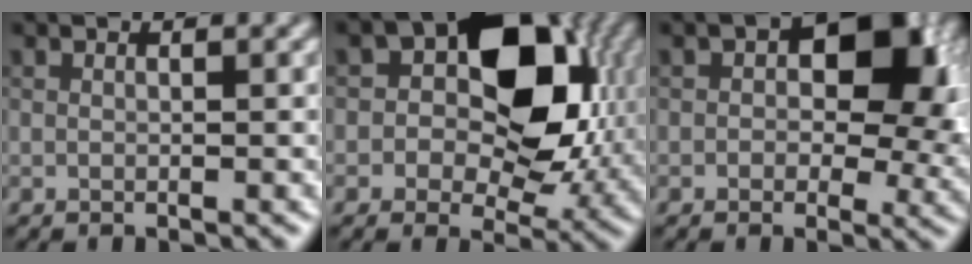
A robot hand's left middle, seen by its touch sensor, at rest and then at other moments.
{"total": 9.7, "force": [1.4, 6.5, 7.0], "torque": [-0.094, 0.009, 0.029]}
{"total": 8.1, "force": [1.4, 4.7, 6.4], "torque": [-0.097, 0.012, 0.029]}